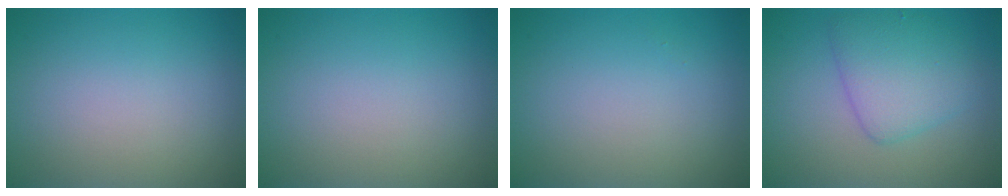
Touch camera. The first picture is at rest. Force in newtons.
{"total": 0.0}
{"total": 0.0}
{"total": 4.2, "press": 4.2, "slide": 0.2}